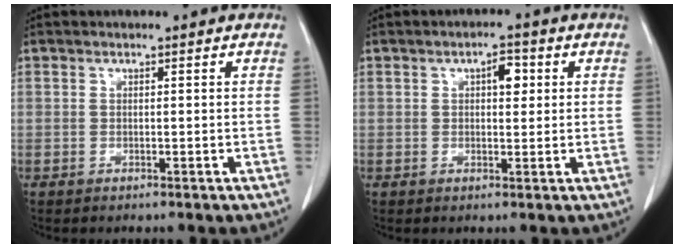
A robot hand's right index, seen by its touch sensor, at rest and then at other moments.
{"total": 3.1, "force": [0.9, 1.4, 2.6], "torque": [-0.040, 0.007, 0.012]}